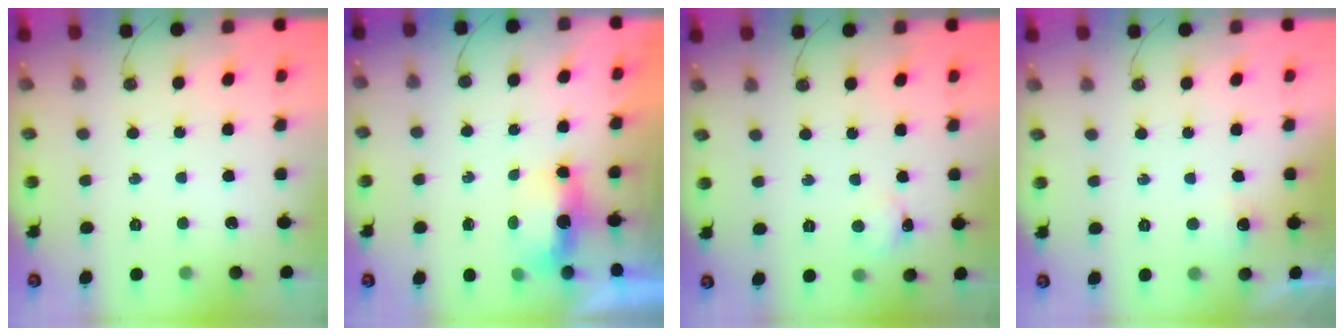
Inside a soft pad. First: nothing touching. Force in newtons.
{"total": 5.4, "press": 5.4, "slide": 0.7}
{"total": 2.6, "press": 2.6, "slide": 0.4}
{"total": 5.0, "press": 5.0, "slide": 0.6}